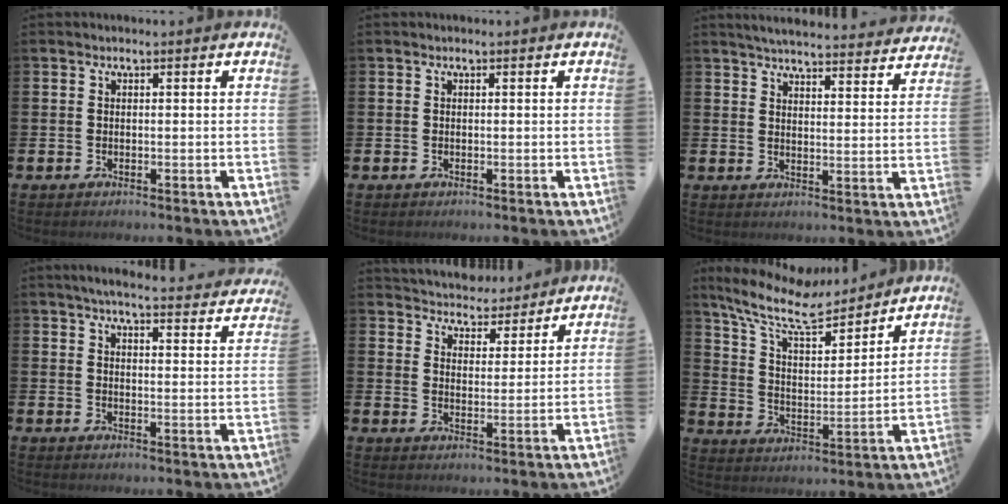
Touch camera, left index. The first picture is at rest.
{"total": 0.0}
{"total": 5.0, "force": [4.9, 0.3, 0.8], "torque": [-0.030, -0.036, 0.085]}
{"total": 5.0, "force": [4.7, 0.1, 1.5], "torque": [-0.033, -0.034, 0.080]}
{"total": 4.9, "force": [4.7, 1.4, -0.4], "torque": [-0.014, -0.038, 0.082]}
{"total": 11.3, "force": [9.9, 2.9, 4.8], "torque": [-0.124, -0.059, 0.169]}